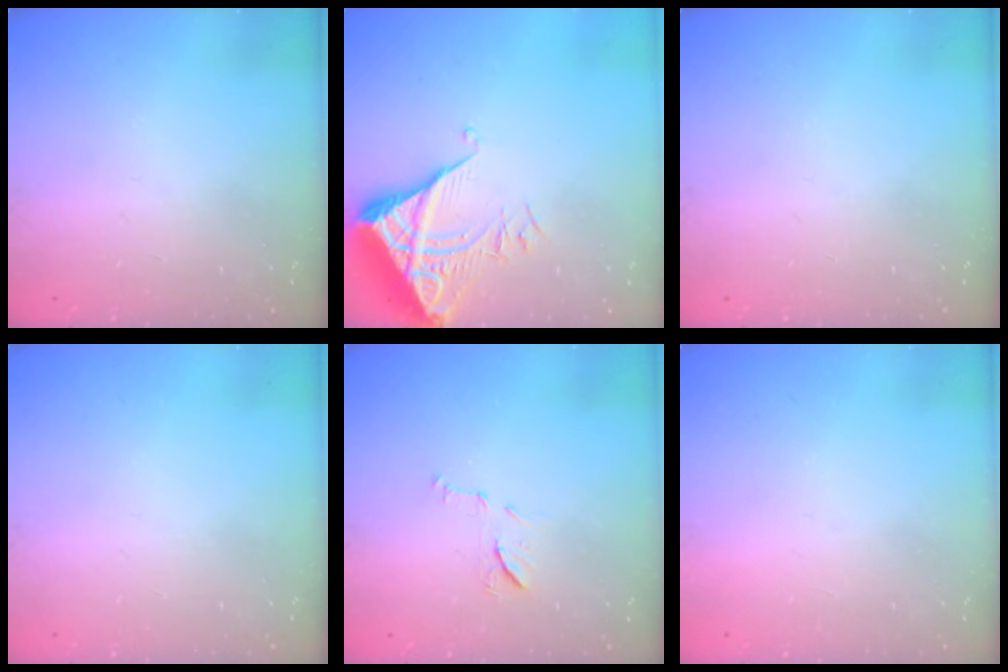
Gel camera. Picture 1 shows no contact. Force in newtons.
{"total": 6.1, "press": 6.0, "slide": 0.7}
{"total": 0.0}
{"total": 0.0}
{"total": 7.4, "press": 7.3, "slide": 0.6}
{"total": 1.5, "press": 1.5, "slide": 0.1}